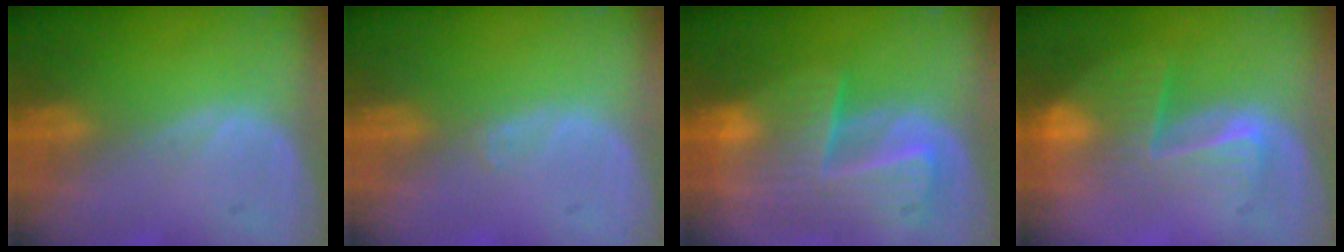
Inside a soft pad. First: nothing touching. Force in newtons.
{"total": 0.6, "press": 0.5, "slide": 0.4}
{"total": 10.1, "press": 8.8, "slide": 5.0}
{"total": 8.4, "press": 7.2, "slide": 4.3}